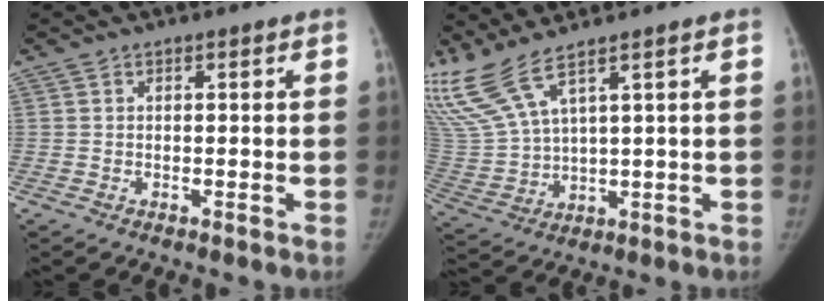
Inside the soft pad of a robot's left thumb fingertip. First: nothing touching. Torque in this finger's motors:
{"motor_torque": [2.76, 2.25, 1.29, -1.48, 0.88]}